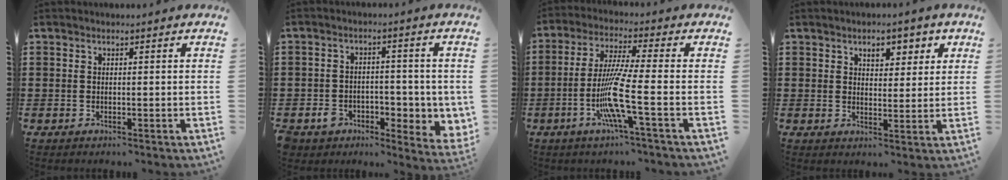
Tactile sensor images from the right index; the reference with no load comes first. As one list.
[{"total": 4.6, "force": [-1.4, 3.5, 2.6], "torque": [-0.046, 0.005, -0.029]}, {"total": 9.8, "force": [-3.1, 0.0, 9.3], "torque": [-0.198, -0.020, -0.067]}, {"total": 3.9, "force": [2.2, 2.4, 2.1], "torque": [-0.030, 0.003, 0.031]}]